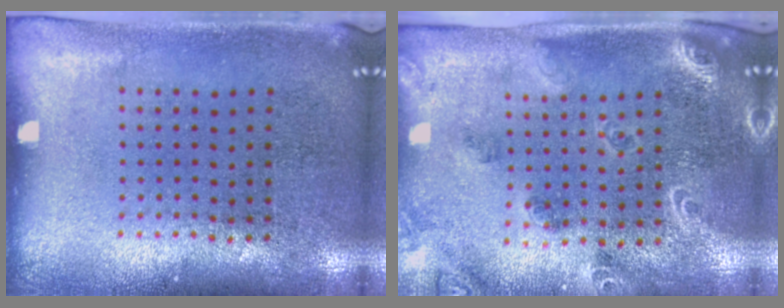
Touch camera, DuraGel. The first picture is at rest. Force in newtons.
{"total": 1.8, "press": 1.8, "slide": 0.4}